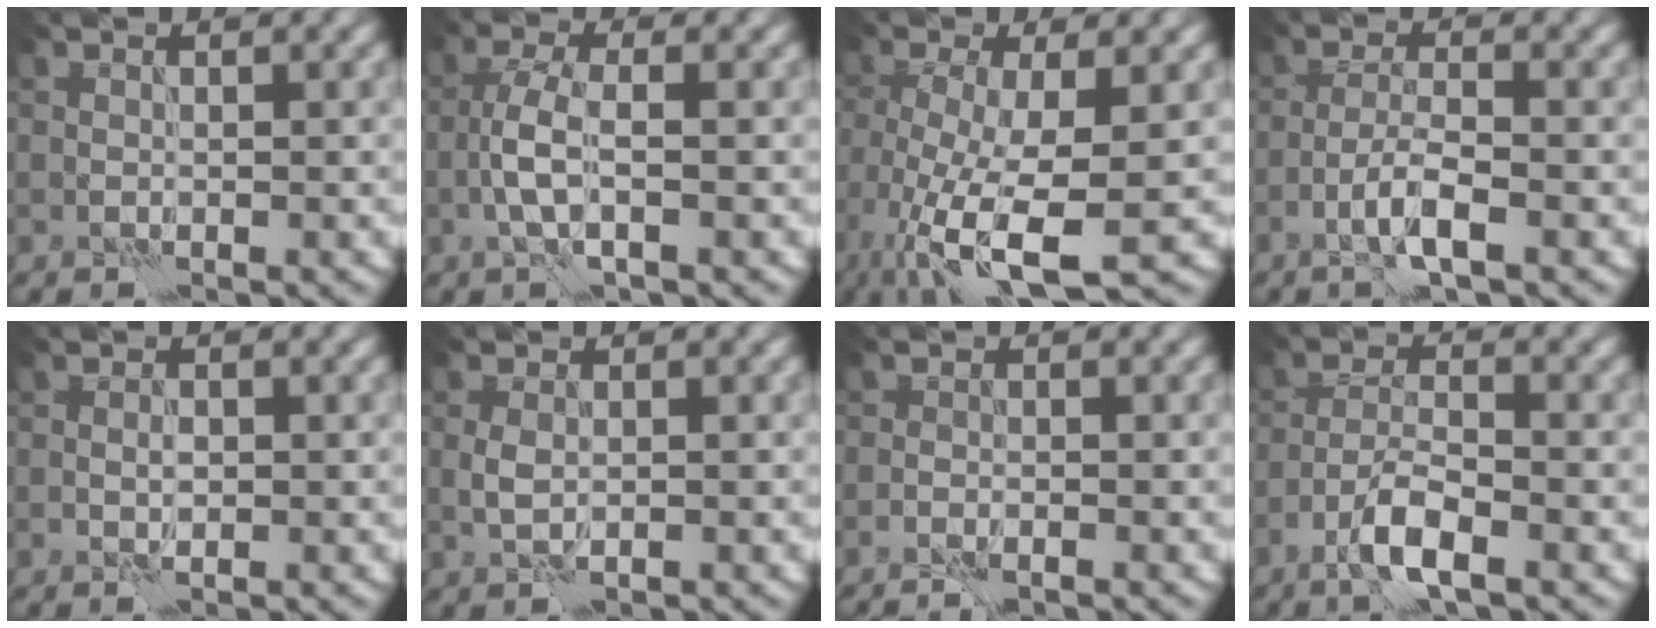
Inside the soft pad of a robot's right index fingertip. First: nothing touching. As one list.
[{"total": 3.1, "force": [-0.8, 0.9, 2.9], "torque": [-0.064, 0.005, -0.020]}, {"total": 9.6, "force": [-3.8, 3.3, 8.2], "torque": [-0.169, -0.021, -0.066]}, {"total": 3.4, "force": [-1.7, 0.5, 2.8], "torque": [-0.056, 0.008, -0.039]}, {"total": 0.9, "force": [0.0, 0.4, 0.7], "torque": [-0.015, 0.000, -0.001]}, {"total": 1.3, "force": [0.0, 0.8, 1.1], "torque": [-0.025, -0.001, 0.000]}, {"total": 1.6, "force": [-1.4, 0.2, 0.8], "torque": [-0.022, 0.003, -0.026]}, {"total": 4.1, "force": [-2.5, 0.9, 3.1], "torque": [-0.063, 0.007, -0.054]}]